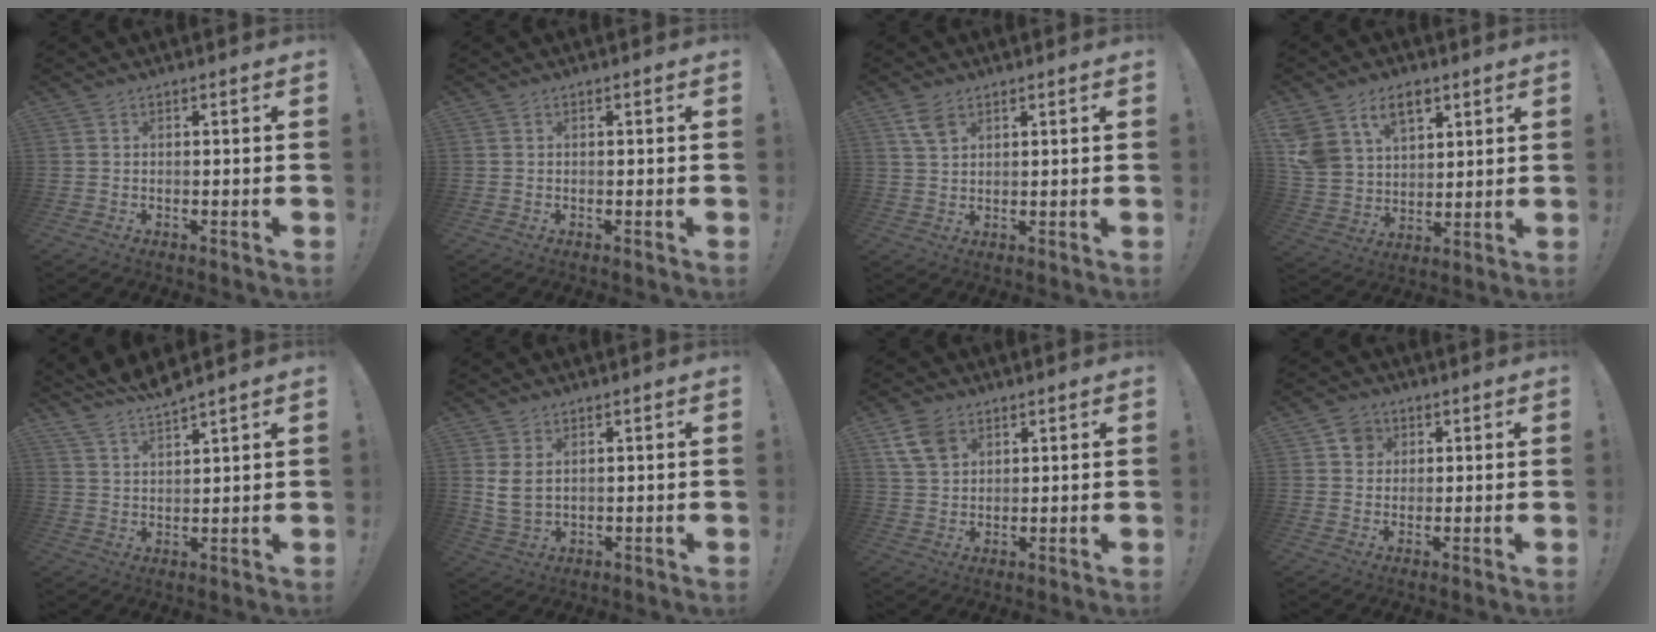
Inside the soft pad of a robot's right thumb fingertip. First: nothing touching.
{"total": 0.0}
{"total": 4.8, "force": [2.7, 2.6, 3.0], "torque": [-0.049, -0.010, 0.052]}
{"total": 12.9, "force": [7.1, 8.8, 6.0], "torque": [-0.113, -0.039, 0.140]}
{"total": 6.1, "force": [5.6, 0.1, 2.5], "torque": [-0.069, -0.028, 0.107]}
{"total": 5.1, "force": [2.0, 3.0, 3.5], "torque": [-0.067, -0.011, 0.035]}
{"total": 8.2, "force": [4.3, 5.5, 4.3], "torque": [-0.073, -0.008, 0.086]}
{"total": 5.3, "force": [1.8, 4.7, 1.5], "torque": [-0.021, 0.004, 0.034]}